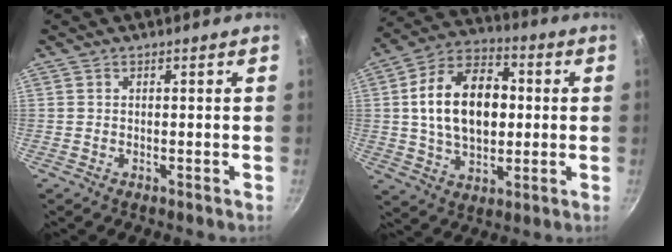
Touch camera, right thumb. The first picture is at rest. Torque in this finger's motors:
{"motor_torque": [-0.92, 1.29, 0.78, 0.03, 0.16]}